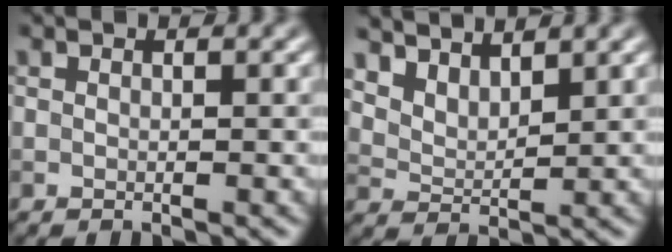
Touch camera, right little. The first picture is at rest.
{"total": 5.3, "force": [4.3, 2.2, 2.1], "torque": [-0.057, 0.005, 0.085]}